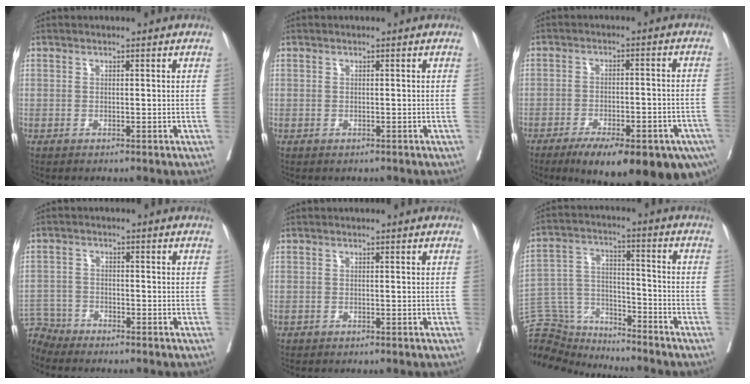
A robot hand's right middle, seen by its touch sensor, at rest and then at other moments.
{"total": 0.0}
{"total": 20.7, "force": [-13.5, 6.1, 14.5], "torque": [-0.155, -0.004, -0.178]}
{"total": 4.6, "force": [-4.3, 1.0, -1.0], "torque": [0.025, -0.001, -0.085]}
{"total": 0.0}
{"total": 14.3, "force": [-13.8, 3.4, 2.0], "torque": [-0.048, 0.048, -0.235]}